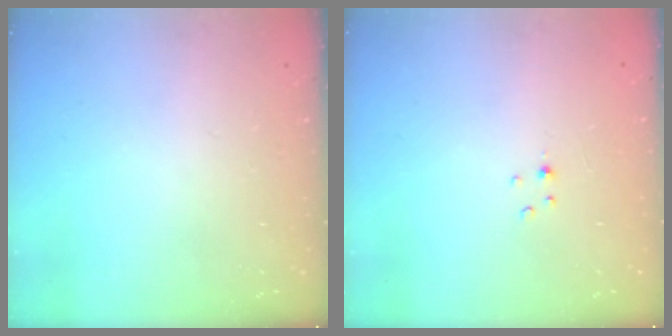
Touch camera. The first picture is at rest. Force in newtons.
{"total": 1.5, "press": 1.4, "slide": 0.2}